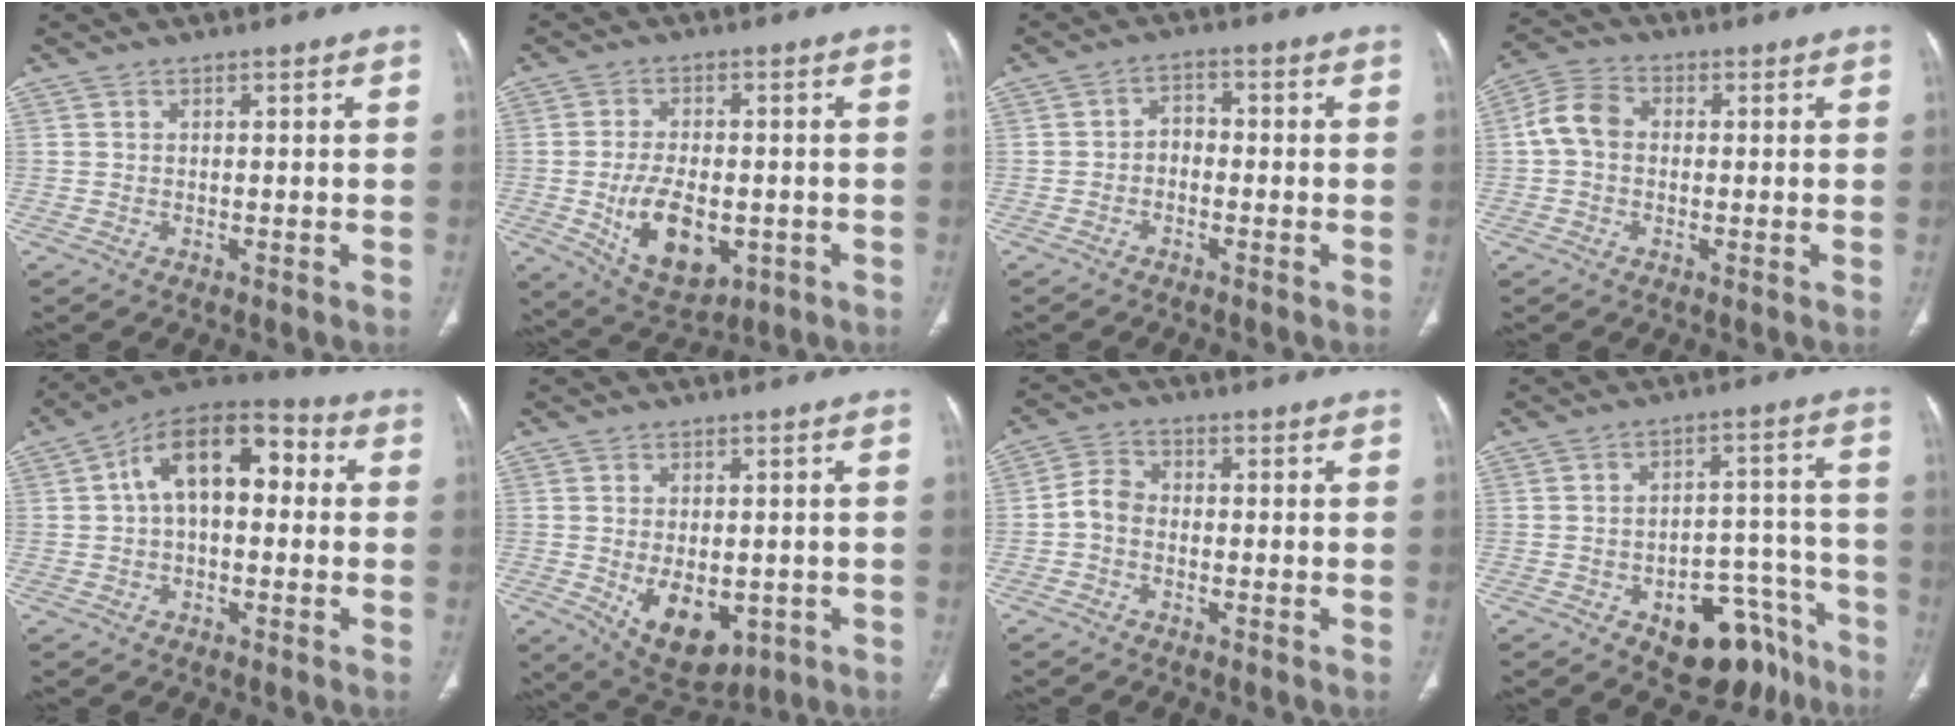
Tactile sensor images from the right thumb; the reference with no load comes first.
{"total": 12.3, "force": [-2.8, 7.1, 9.7], "torque": [-0.148, -0.002, -0.029]}
{"total": 3.1, "force": [-1.0, 2.3, 1.8], "torque": [-0.015, 0.021, -0.027]}
{"total": 6.4, "force": [0.1, 4.9, 4.1], "torque": [-0.076, 0.020, -0.007]}
{"total": 14.4, "force": [1.9, 8.2, 11.6], "torque": [-0.161, 0.043, 0.018]}
{"total": 10.5, "force": [-2.6, 6.4, 8.0], "torque": [-0.097, -0.009, -0.019]}
{"total": 4.2, "force": [-1.2, 3.1, 2.6], "torque": [-0.042, 0.016, -0.033]}
{"total": 15.1, "force": [-9.1, 8.4, 8.7], "torque": [-0.063, 0.082, -0.120]}